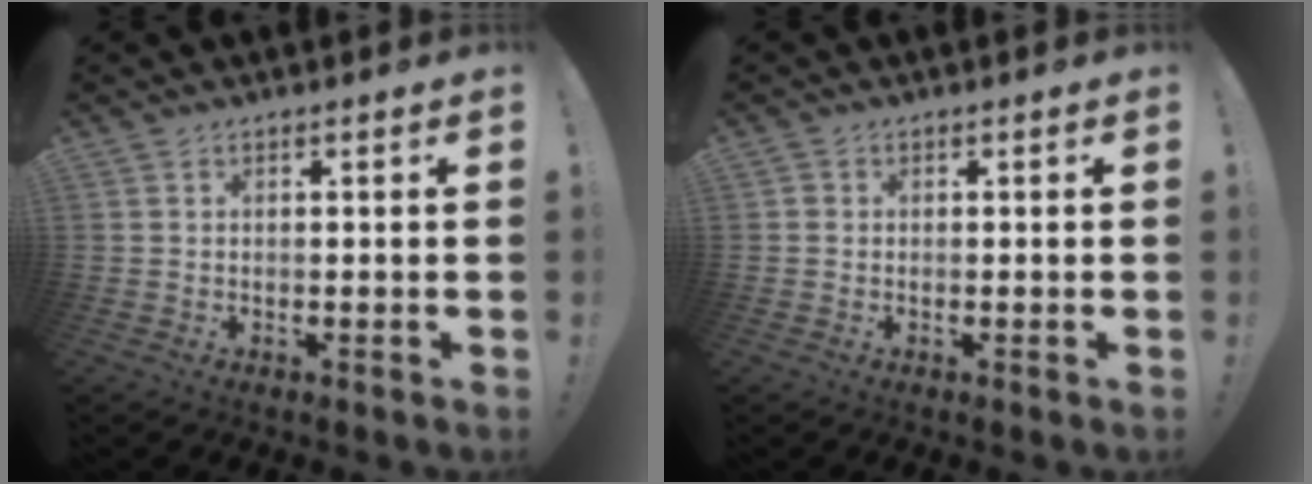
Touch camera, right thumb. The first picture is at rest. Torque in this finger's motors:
{"motor_torque": [0.02, 0.19, -0.27, -0.07, -0.02]}